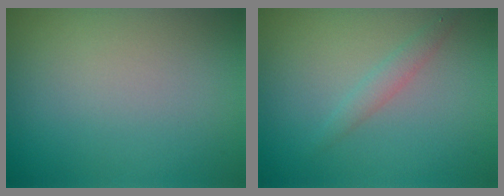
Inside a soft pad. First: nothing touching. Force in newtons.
{"total": 1.4, "press": 1.4, "slide": 0.0}